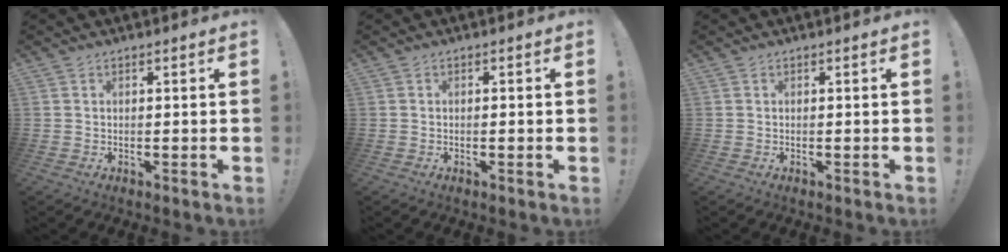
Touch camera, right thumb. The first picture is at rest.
{"total": 0.7, "force": [-0.4, 0.1, 0.6], "torque": [-0.003, -0.004, -0.008]}
{"total": 0.0}